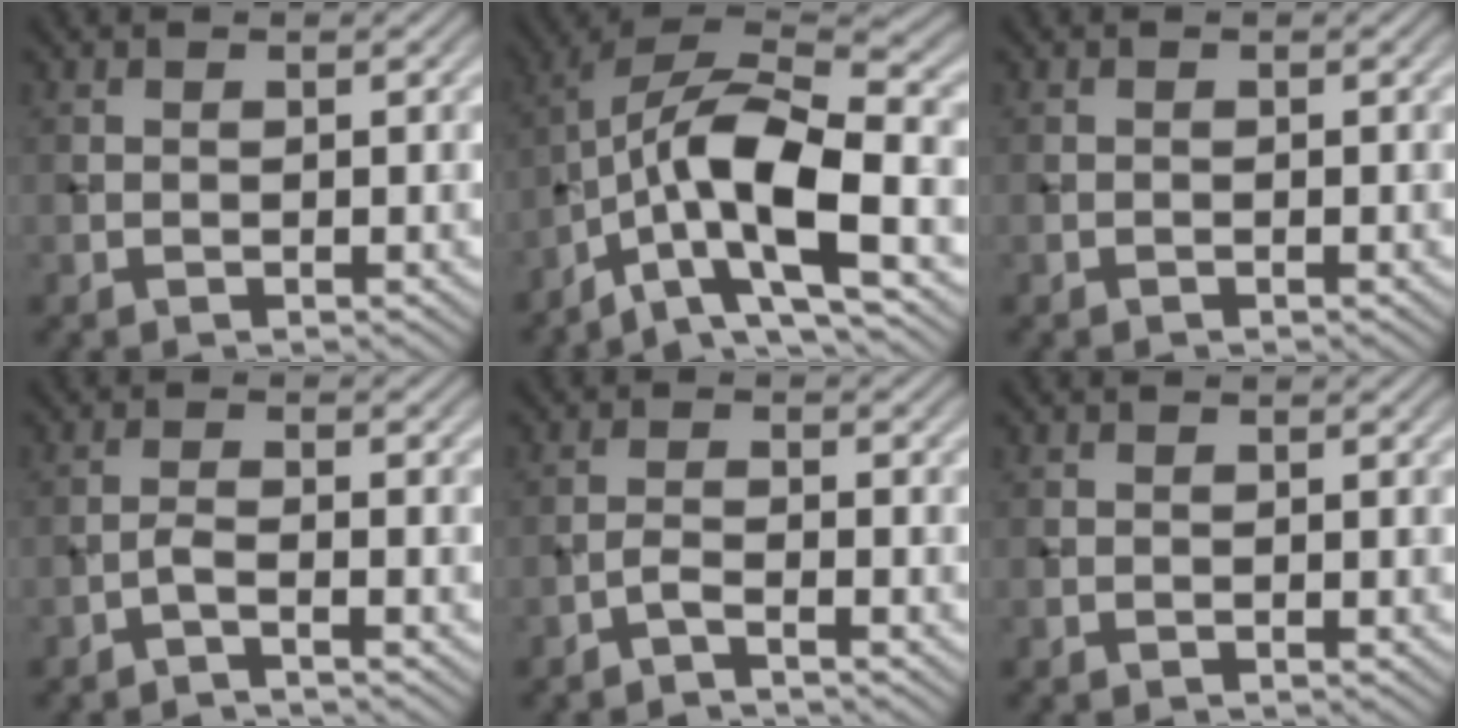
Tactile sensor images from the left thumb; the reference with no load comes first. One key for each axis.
{"total": 13.7, "fx": -4.8, "fy": 4.8, "fz": 11.9, "tx": -0.225, "ty": 0.003, "tz": -0.092}
{"total": 0.0}
{"total": 1.8, "fx": -1.3, "fy": 0.2, "fz": 1.2, "tx": -0.024, "ty": 0.007, "tz": -0.034}
{"total": 1.9, "fx": -1.5, "fy": 0.1, "fz": 1.2, "tx": -0.021, "ty": 0.005, "tz": -0.039}
{"total": 0.0}